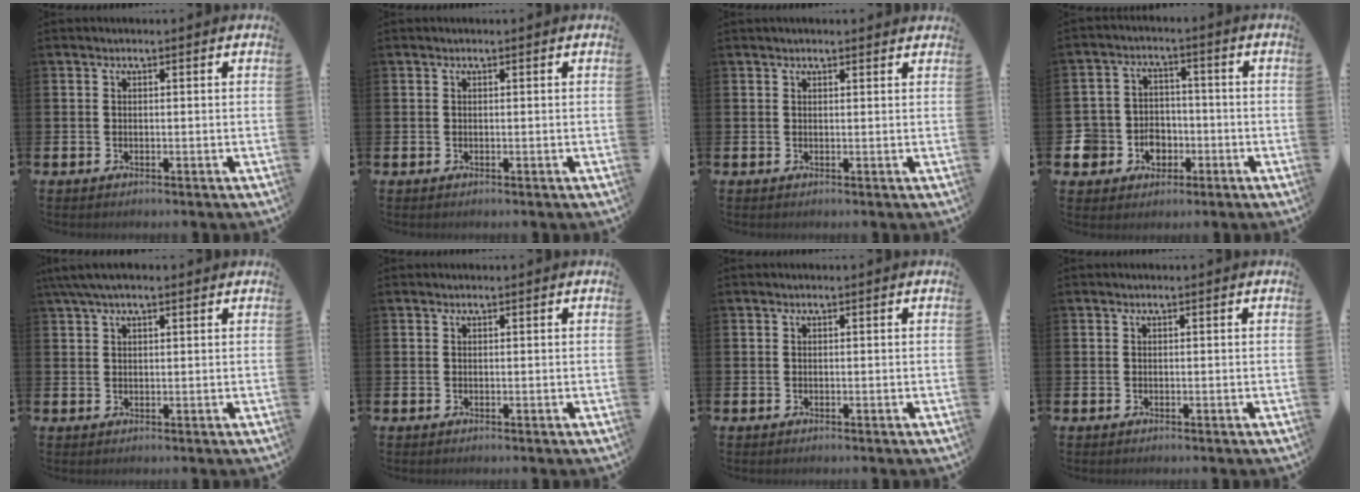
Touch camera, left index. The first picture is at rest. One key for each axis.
{"total": 0.0}
{"total": 1.0, "fx": 1.0, "fy": 0.1, "fz": 0.1, "tx": -0.003, "ty": 0.004, "tz": 0.019}
{"total": 5.4, "fx": -1.5, "fy": 5.1, "fz": 0.4, "tx": -0.039, "ty": 0.003, "tz": -0.028}
{"total": 3.4, "fx": 2.5, "fy": 1.0, "fz": 2.2, "tx": -0.047, "ty": 0.004, "tz": 0.045}
{"total": 0.0}
{"total": 0.0}
{"total": 0.0}